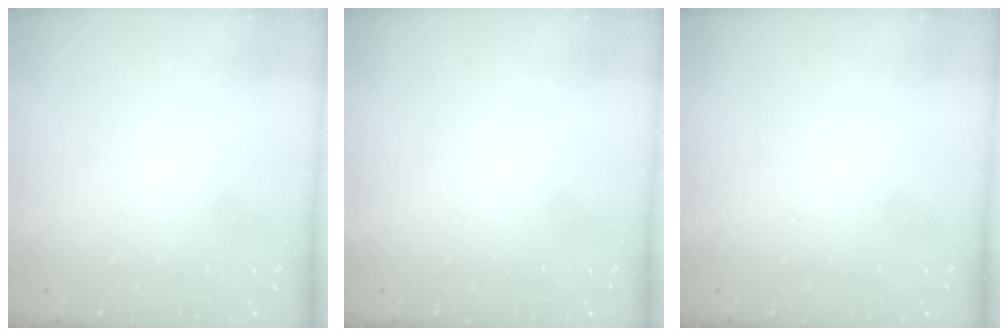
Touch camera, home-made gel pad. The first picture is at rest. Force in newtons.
{"total": 0.0}
{"total": 0.0}